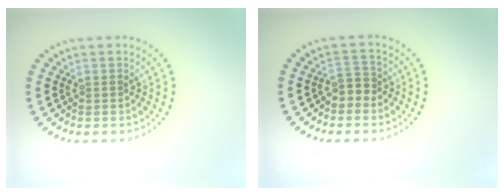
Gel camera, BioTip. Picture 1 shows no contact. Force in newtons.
{"total": 1.8, "press": 1.6, "slide": 0.9}